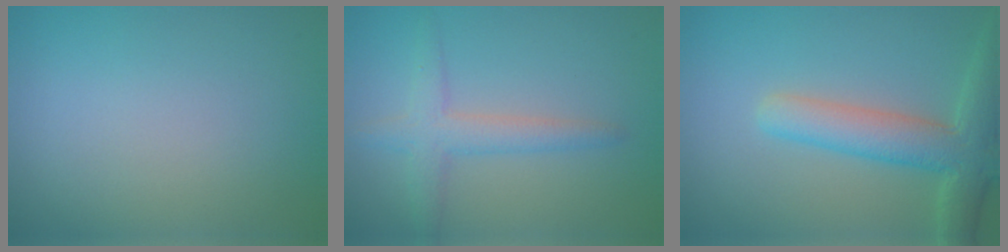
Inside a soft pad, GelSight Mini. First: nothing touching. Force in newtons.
{"total": 2.9, "press": 2.9, "slide": 0.2}
{"total": 5.5, "press": 5.5, "slide": 0.3}